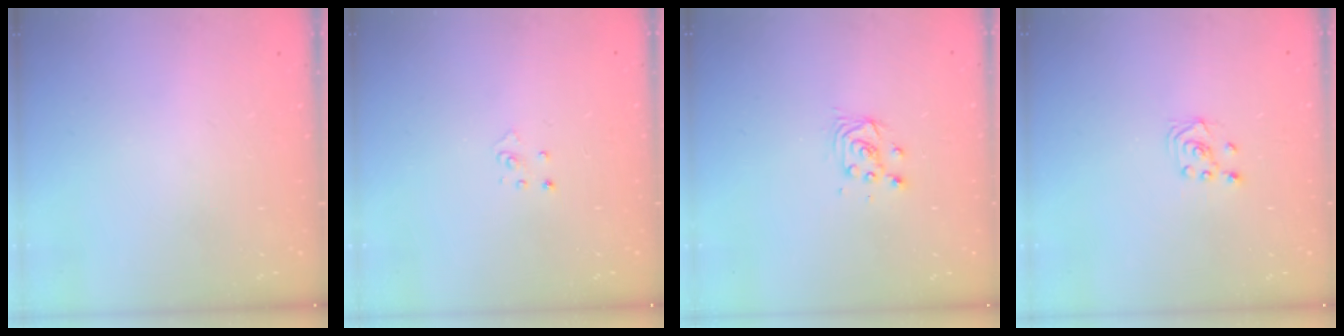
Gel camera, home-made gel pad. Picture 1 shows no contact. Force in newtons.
{"total": 2.8, "press": 2.8, "slide": 0.3}
{"total": 3.9, "press": 3.8, "slide": 0.4}
{"total": 2.3, "press": 2.2, "slide": 0.6}